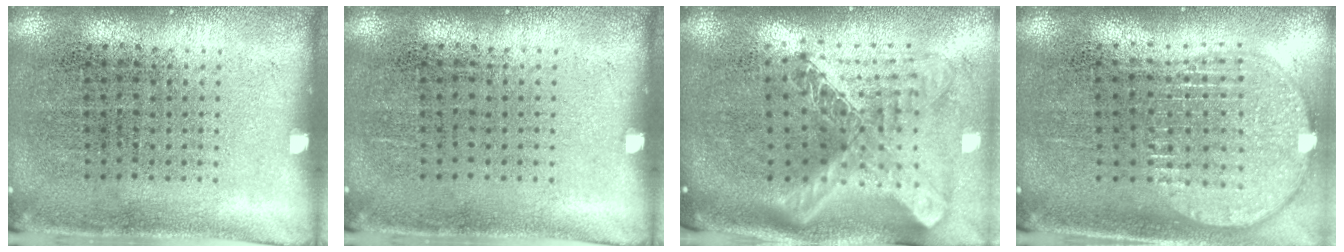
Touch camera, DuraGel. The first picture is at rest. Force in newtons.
{"total": 0.0}
{"total": 2.9, "press": 2.1, "slide": 2.0}
{"total": 1.9, "press": 1.6, "slide": 1.0}